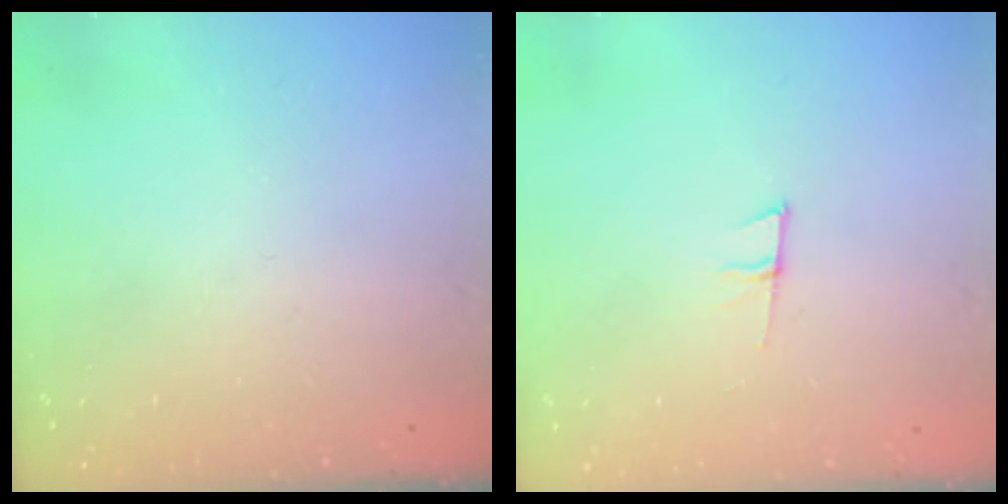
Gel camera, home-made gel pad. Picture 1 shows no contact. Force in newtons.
{"total": 5.6, "press": 5.0, "slide": 2.6}